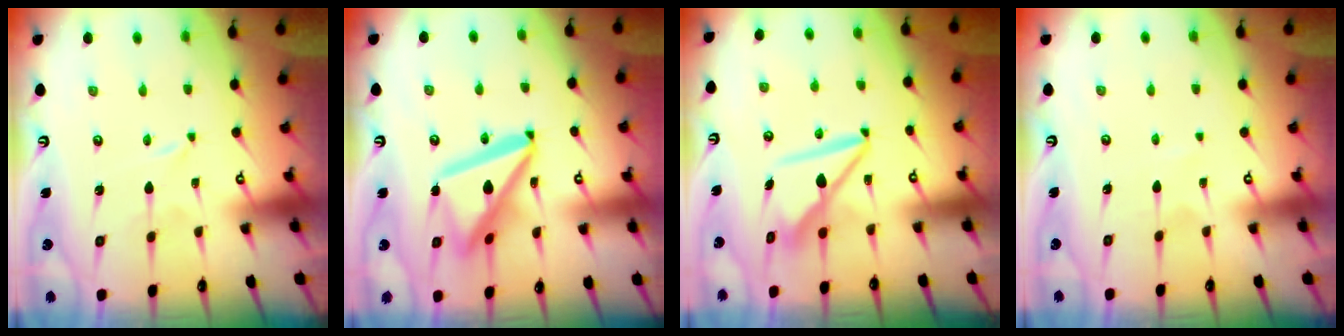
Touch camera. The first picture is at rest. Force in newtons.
{"total": 17.0, "press": 17.0, "slide": 1.7}
{"total": 9.0, "press": 8.9, "slide": 1.0}
{"total": 1.7, "press": 1.6, "slide": 0.2}